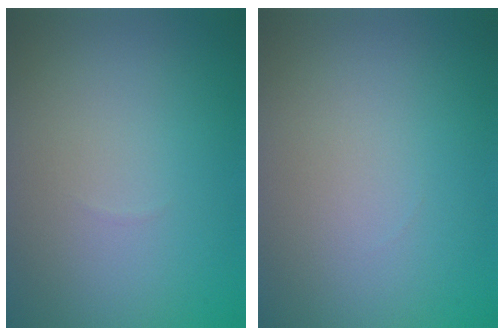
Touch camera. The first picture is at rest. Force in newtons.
{"total": 0.0}